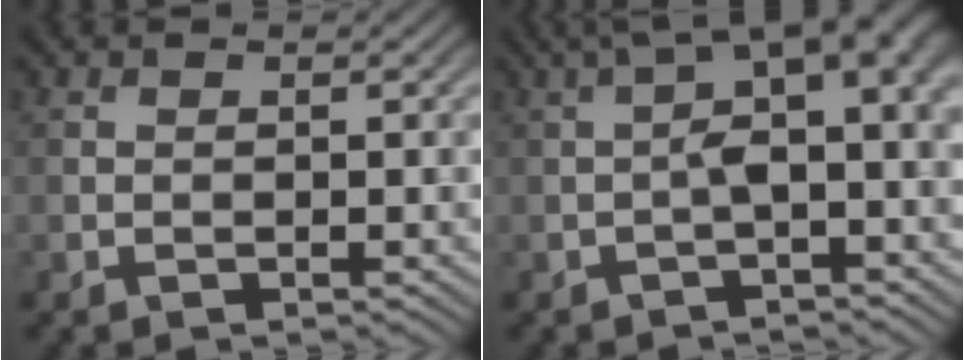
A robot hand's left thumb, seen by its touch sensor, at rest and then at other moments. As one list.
[{"total": 7.0, "force": [0.0, 2.4, 6.6], "torque": [-0.104, 0.023, -0.009]}]